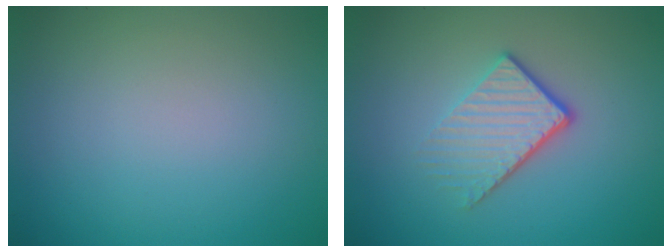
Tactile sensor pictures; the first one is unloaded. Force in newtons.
{"total": 3.9, "press": 2.7, "slide": 2.9}